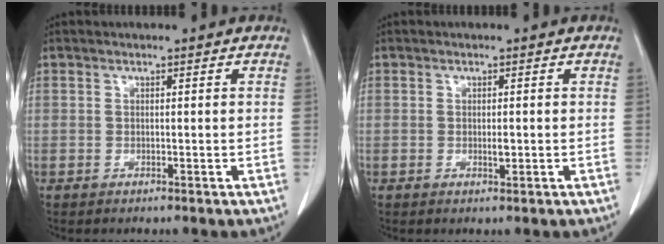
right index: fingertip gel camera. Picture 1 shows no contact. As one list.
[{"total": 1.1, "force": [-0.1, 0.3, 1.0], "torque": [-0.018, -0.002, -0.001]}]